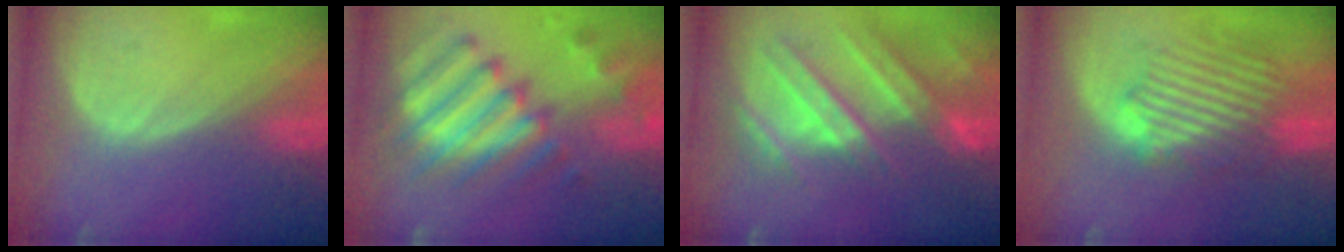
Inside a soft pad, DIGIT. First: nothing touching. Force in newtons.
{"total": 12.4, "press": 10.7, "slide": 6.2}
{"total": 10.9, "press": 9.8, "slide": 4.9}
{"total": 8.6, "press": 8.5, "slide": 1.6}